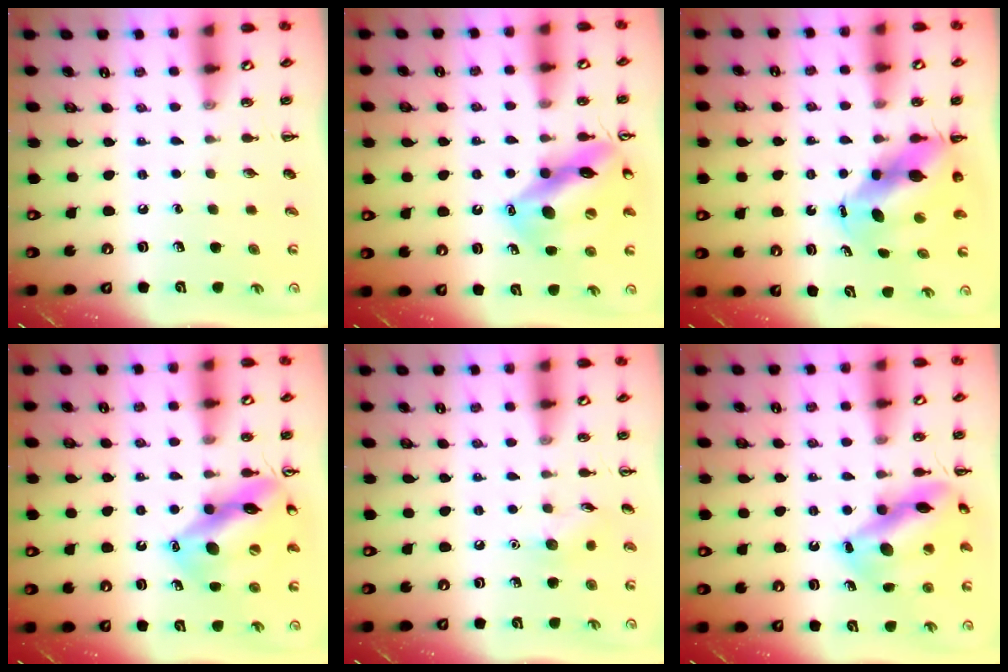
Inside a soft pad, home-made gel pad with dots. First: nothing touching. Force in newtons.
{"total": 16.1, "press": 15.8, "slide": 2.7}
{"total": 9.1, "press": 8.8, "slide": 2.5}
{"total": 16.1, "press": 15.8, "slide": 2.7}
{"total": 6.5, "press": 6.3, "slide": 1.6}
{"total": 15.0, "press": 14.9, "slide": 1.3}